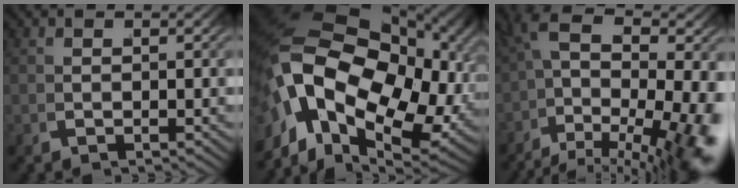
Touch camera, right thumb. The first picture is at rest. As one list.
[{"total": 23.2, "force": [0.5, 16.2, 16.5], "torque": [-0.323, -0.047, 0.019]}, {"total": 10.9, "force": [-1.5, 5.6, 9.2], "torque": [-0.154, -0.037, -0.003]}]